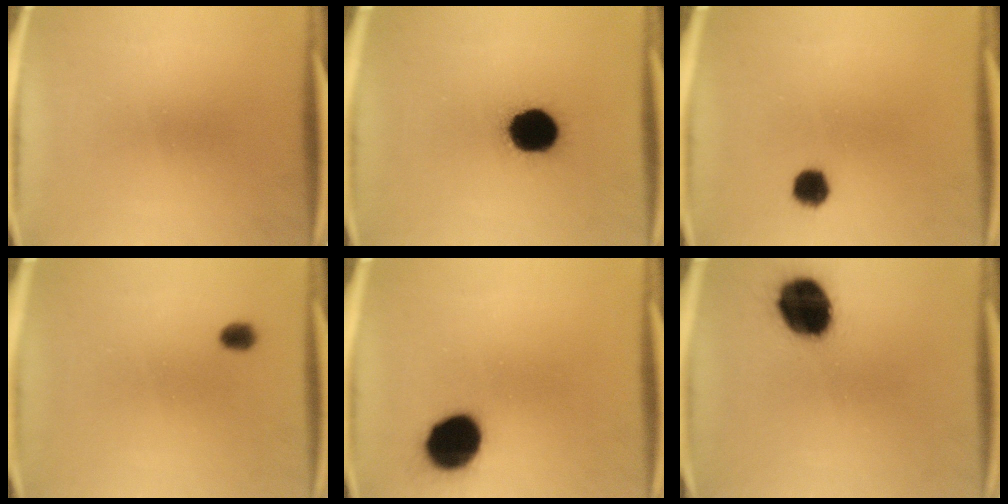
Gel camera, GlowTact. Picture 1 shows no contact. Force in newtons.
{"total": 15.4}
{"total": 4.2}
{"total": 2.7}
{"total": 14.0}
{"total": 16.1}